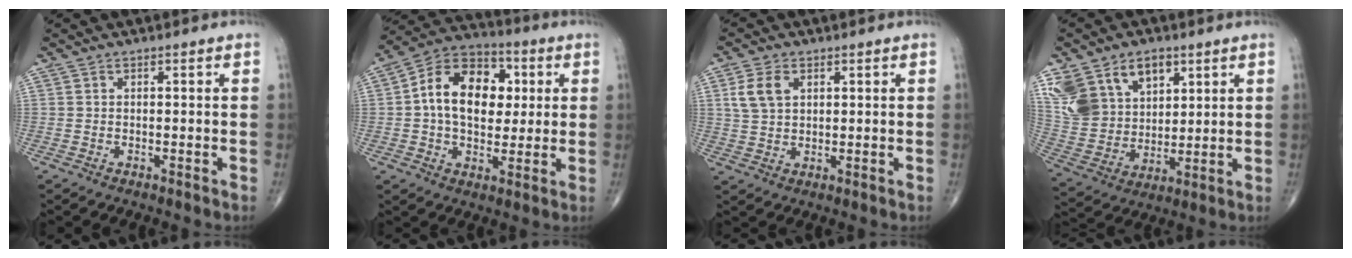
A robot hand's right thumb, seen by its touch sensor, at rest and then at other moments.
{"total": 16.3, "force": [2.3, 11.1, 11.8], "torque": [-0.160, 0.016, 0.030]}
{"total": 6.0, "force": [2.1, 3.9, 4.0], "torque": [-0.075, 0.001, 0.043]}
{"total": 16.8, "force": [8.2, 11.3, 9.4], "torque": [-0.175, -0.014, 0.172]}